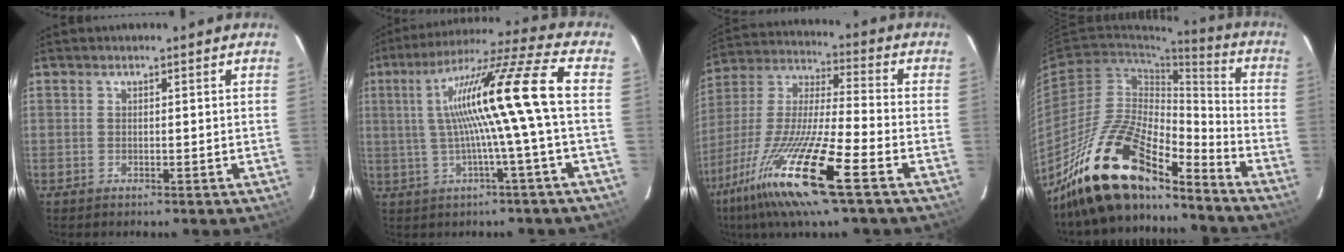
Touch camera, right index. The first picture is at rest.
{"total": 16.1, "force": [0.3, -2.1, 16.0], "torque": [-0.275, 0.014, 0.006]}
{"total": 20.6, "force": [-11.6, 1.8, 16.9], "torque": [-0.347, -0.039, -0.224]}
{"total": 19.7, "force": [-15.8, 5.8, 10.4], "torque": [-0.201, 0.000, -0.289]}